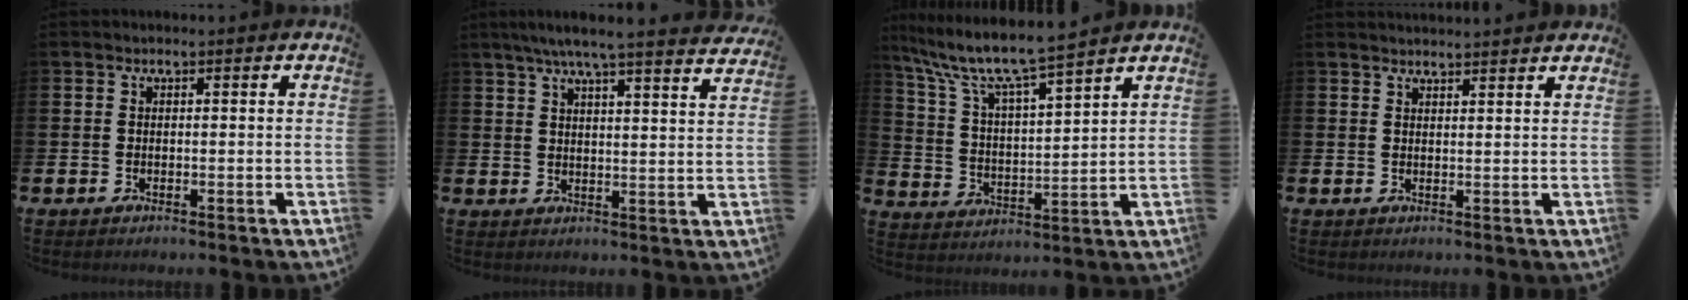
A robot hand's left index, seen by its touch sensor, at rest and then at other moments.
{"total": 6.6, "force": [6.0, -0.1, 2.6], "torque": [-0.052, -0.031, 0.102]}
{"total": 8.5, "force": [7.7, 0.6, 3.6], "torque": [-0.106, -0.048, 0.130]}
{"total": 2.3, "force": [2.3, -0.1, -0.1], "torque": [0.004, -0.014, 0.041]}